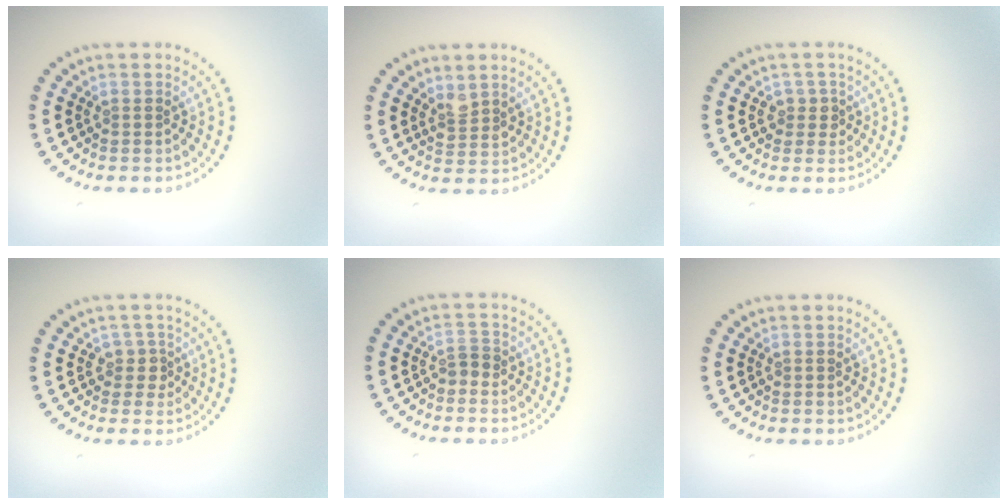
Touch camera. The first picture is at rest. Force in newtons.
{"total": 1.7, "press": 1.4, "slide": 1.0}
{"total": 1.5, "press": 1.3, "slide": 0.8}
{"total": 1.8, "press": 1.4, "slide": 1.1}
{"total": 1.1, "press": 1.1, "slide": 0.4}
{"total": 0.5, "press": 0.5, "slide": 0.1}